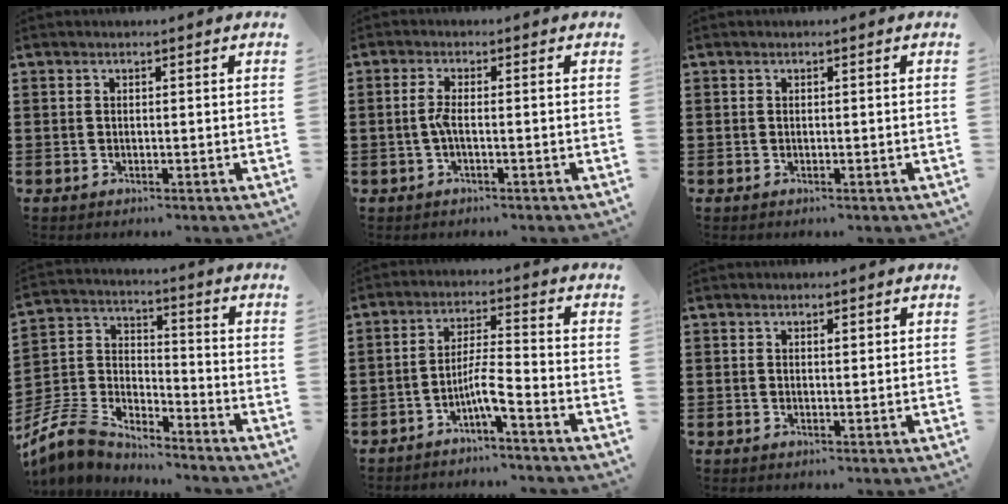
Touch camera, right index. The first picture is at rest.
{"total": 2.7, "force": [-0.6, 0.2, 2.6], "torque": [-0.064, -0.007, -0.017]}
{"total": 0.0}
{"total": 7.2, "force": [-6.7, 2.3, 1.4], "torque": [-0.063, -0.001, -0.141]}
{"total": 4.9, "force": [-3.2, 0.2, 3.7], "torque": [-0.076, -0.003, -0.064]}
{"total": 0.8, "force": [0.3, 0.3, 0.7], "torque": [-0.014, 0.003, 0.004]}